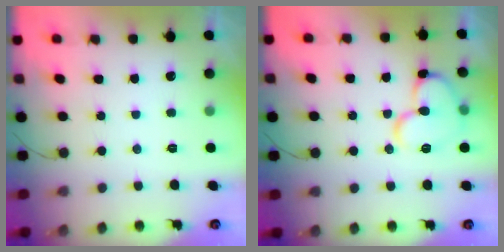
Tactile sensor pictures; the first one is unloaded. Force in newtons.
{"total": 12.9, "press": 12.8, "slide": 1.8}